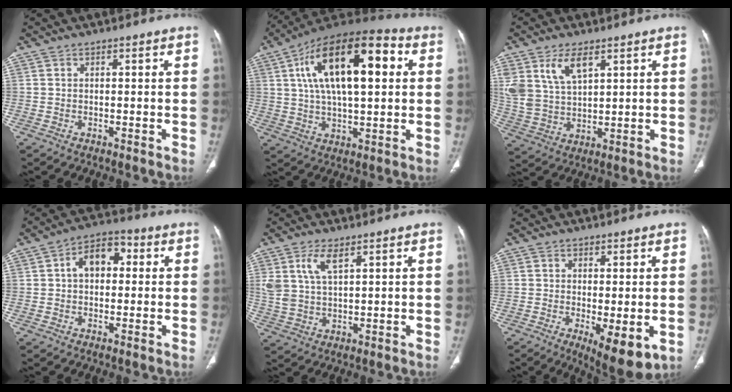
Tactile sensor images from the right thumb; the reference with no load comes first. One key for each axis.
{"total": 23.1, "fx": 5.9, "fy": 10.1, "fz": 20.0, "tx": -0.323, "ty": 0.015, "tz": 0.088}
{"total": 9.7, "fx": 5.0, "fy": 5.1, "fz": 6.6, "tx": -0.127, "ty": -0.016, "tz": 0.109}
{"total": 8.0, "fx": 1.2, "fy": 5.4, "fz": 5.8, "tx": -0.071, "ty": 0.025, "tz": 0.009}
{"total": 6.4, "fx": 3.2, "fy": 2.8, "fz": 4.8, "tx": -0.101, "ty": -0.011, "tz": 0.072}
{"total": 8.6, "fx": -2.2, "fy": 3.1, "fz": 7.7, "tx": -0.114, "ty": -0.023, "tz": -0.027}